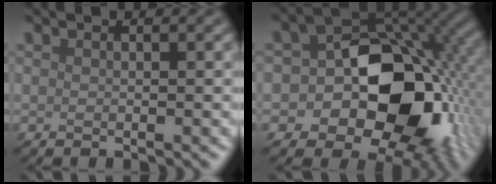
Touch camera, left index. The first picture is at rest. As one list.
[{"total": 14.9, "force": [-2.6, 10.6, 10.2], "torque": [-0.140, -0.008, -0.040]}]